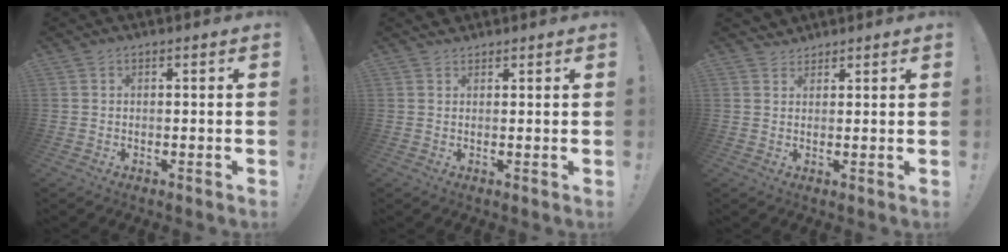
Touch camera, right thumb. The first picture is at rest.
{"total": 1.6, "force": [1.6, 0.5, 0.0], "torque": [0.014, -0.010, 0.027]}
{"total": 3.0, "force": [2.6, 1.4, 0.1], "torque": [0.007, -0.017, 0.048]}